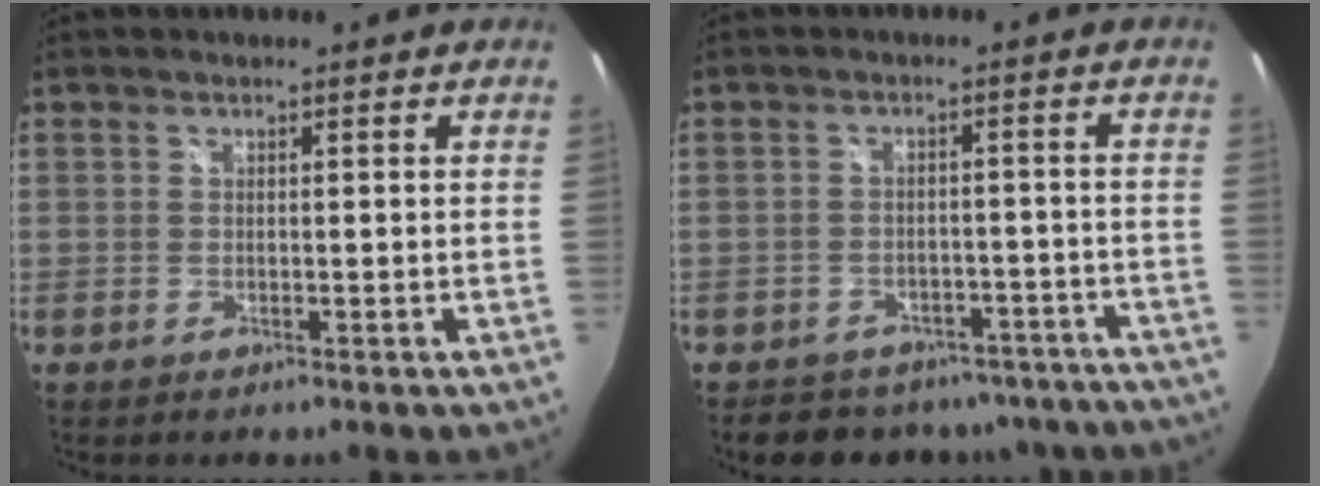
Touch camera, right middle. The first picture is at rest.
{"total": 15.1, "force": [-12.6, 7.2, 4.0], "torque": [-0.087, 0.022, -0.146]}